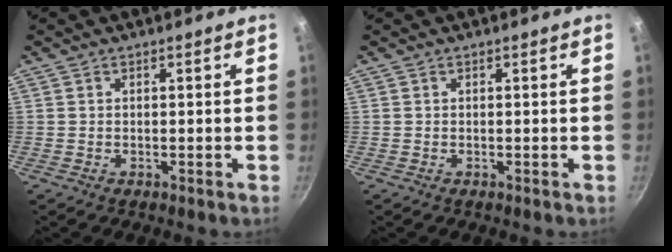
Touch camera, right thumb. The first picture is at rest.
{"total": 0.0}